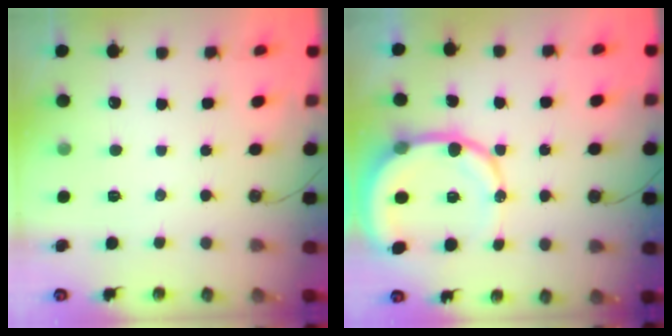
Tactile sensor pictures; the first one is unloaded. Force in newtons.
{"total": 12.1, "press": 12.0, "slide": 1.7}